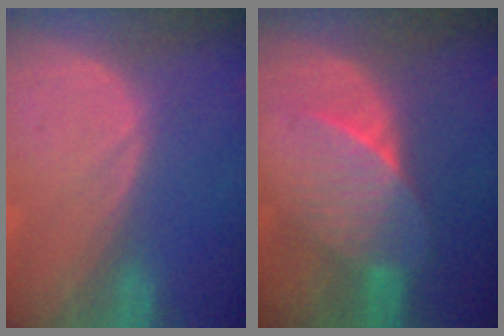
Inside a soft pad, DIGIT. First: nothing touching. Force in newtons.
{"total": 7.1, "press": 6.6, "slide": 2.7}